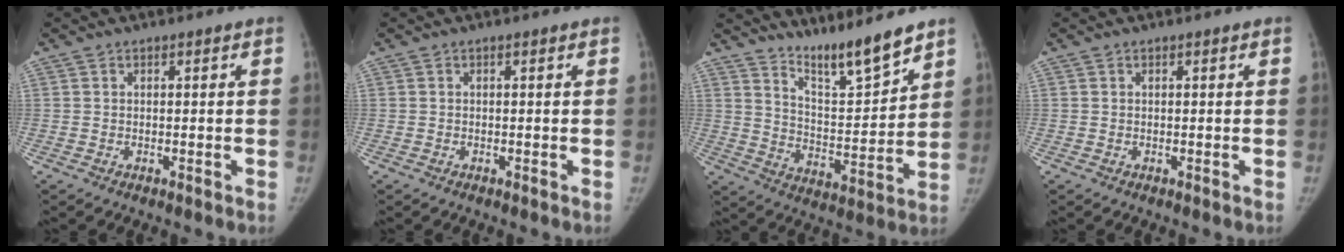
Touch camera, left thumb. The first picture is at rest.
{"total": 0.0}
{"total": 11.4, "force": [9.8, 1.1, 5.7], "torque": [-0.079, -0.078, 0.177]}
{"total": 0.0}